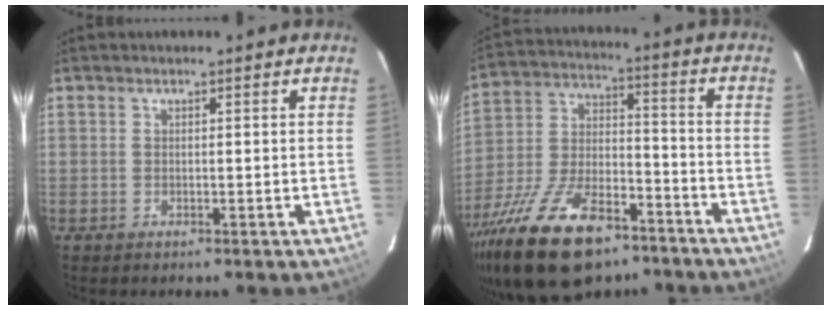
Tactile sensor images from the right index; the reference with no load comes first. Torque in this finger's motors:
{"motor_torque": [1.17, -0.97, 1.06, 0.21]}